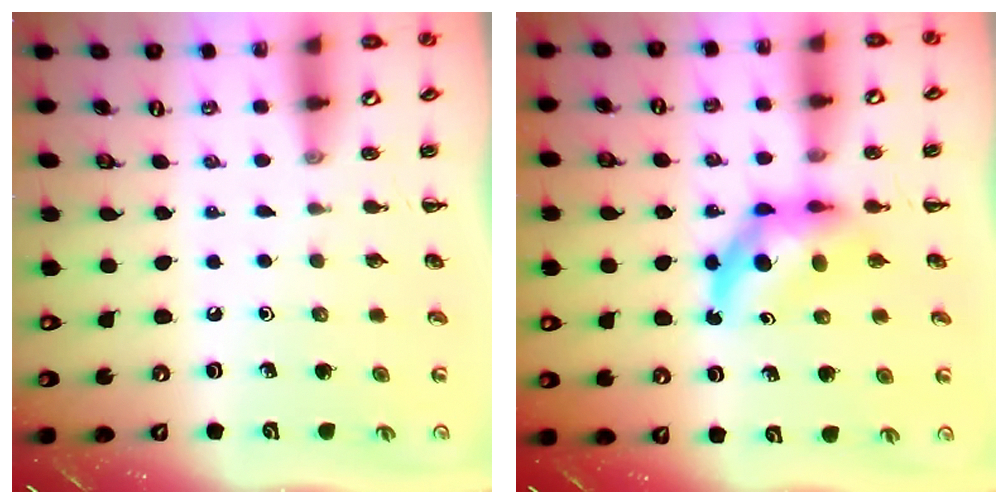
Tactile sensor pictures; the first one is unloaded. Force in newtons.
{"total": 6.8, "press": 6.6, "slide": 1.7}